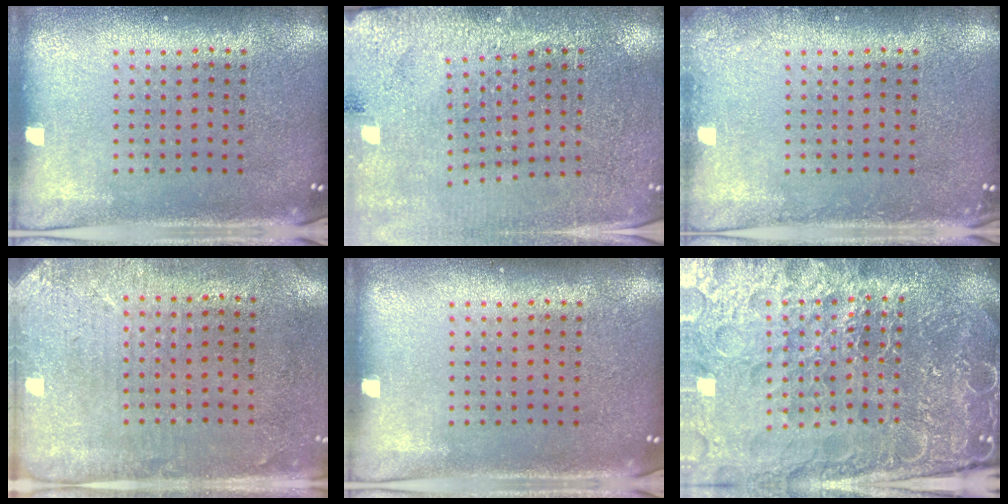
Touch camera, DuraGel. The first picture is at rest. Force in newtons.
{"total": 2.8, "press": 2.8, "slide": 0.1}
{"total": 1.1, "press": 1.1, "slide": 0.1}
{"total": 3.0, "press": 2.4, "slide": 1.8}
{"total": 0.0}
{"total": 6.6, "press": 5.8, "slide": 3.1}